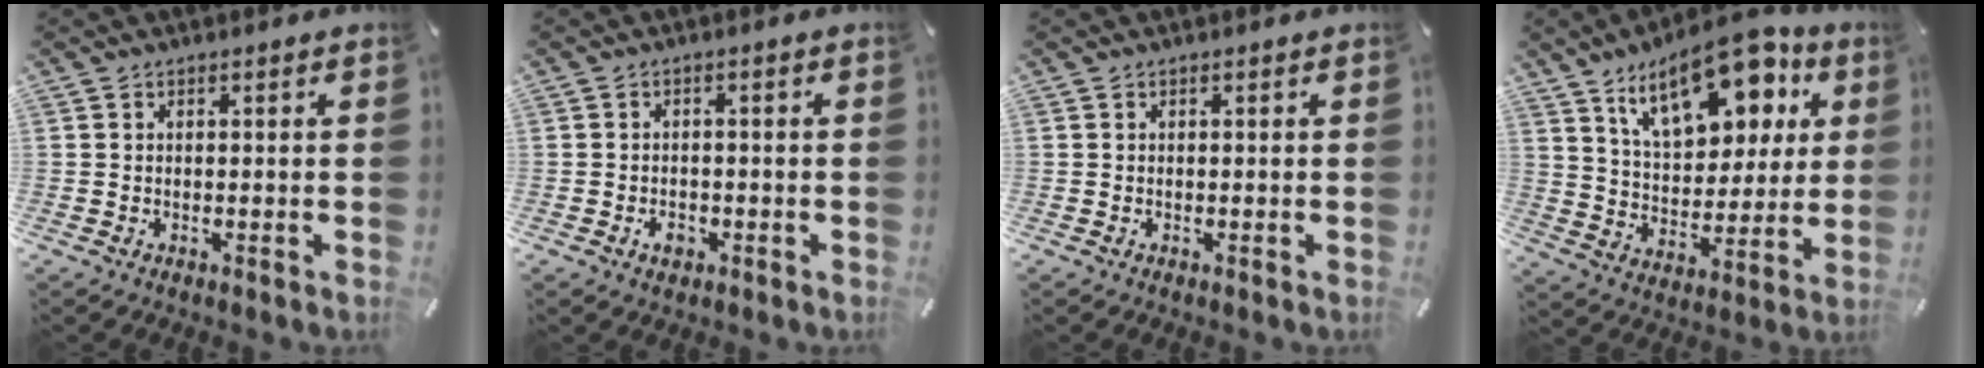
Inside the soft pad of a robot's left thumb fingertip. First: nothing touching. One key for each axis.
{"total": 2.9, "fx": -1.4, "fy": 1.8, "fz": 1.7, "tx": -0.030, "ty": 0.007, "tz": -0.025}
{"total": 0.0}
{"total": 20.0, "fx": 11.7, "fy": 10.3, "fz": 12.5, "tx": -0.198, "ty": -0.050, "tz": 0.201}